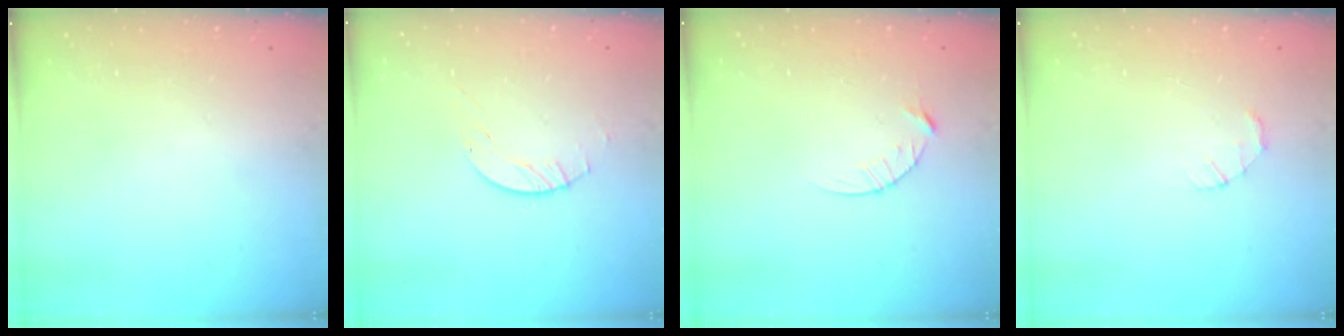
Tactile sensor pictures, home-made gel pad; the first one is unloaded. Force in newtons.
{"total": 2.9, "press": 2.9, "slide": 0.4}
{"total": 4.1, "press": 4.1, "slide": 0.5}
{"total": 1.4, "press": 1.3, "slide": 0.3}